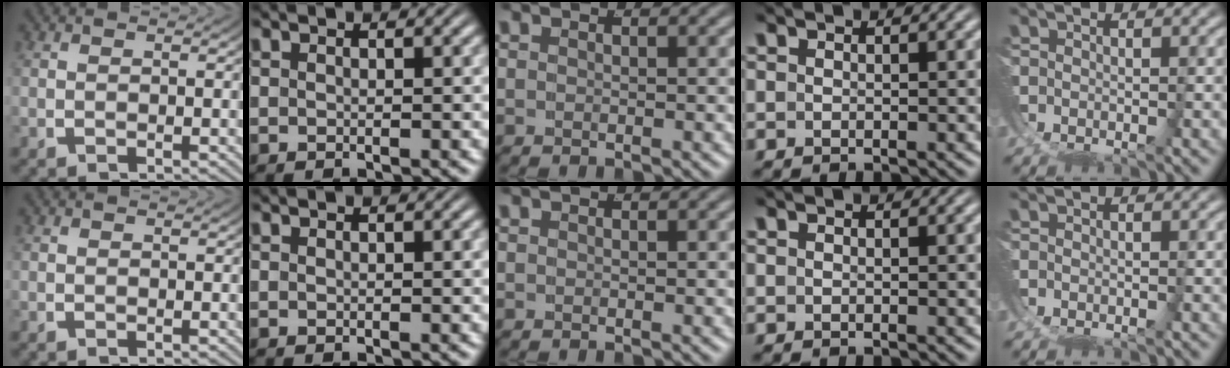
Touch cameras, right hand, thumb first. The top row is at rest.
{}